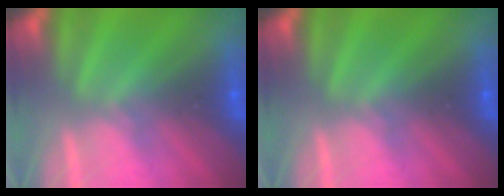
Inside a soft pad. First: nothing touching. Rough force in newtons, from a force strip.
{"total": 0.0}